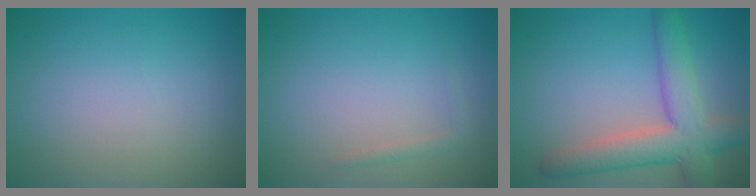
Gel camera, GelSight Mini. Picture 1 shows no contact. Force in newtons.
{"total": 0.9, "press": 0.9, "slide": 0.1}
{"total": 6.4, "press": 6.4, "slide": 0.4}